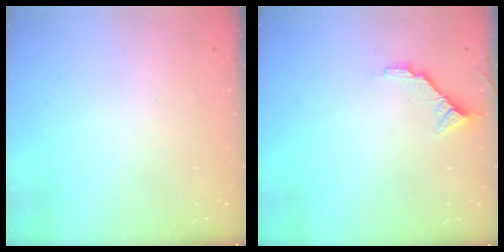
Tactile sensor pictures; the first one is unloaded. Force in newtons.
{"total": 5.4, "press": 5.4, "slide": 0.2}